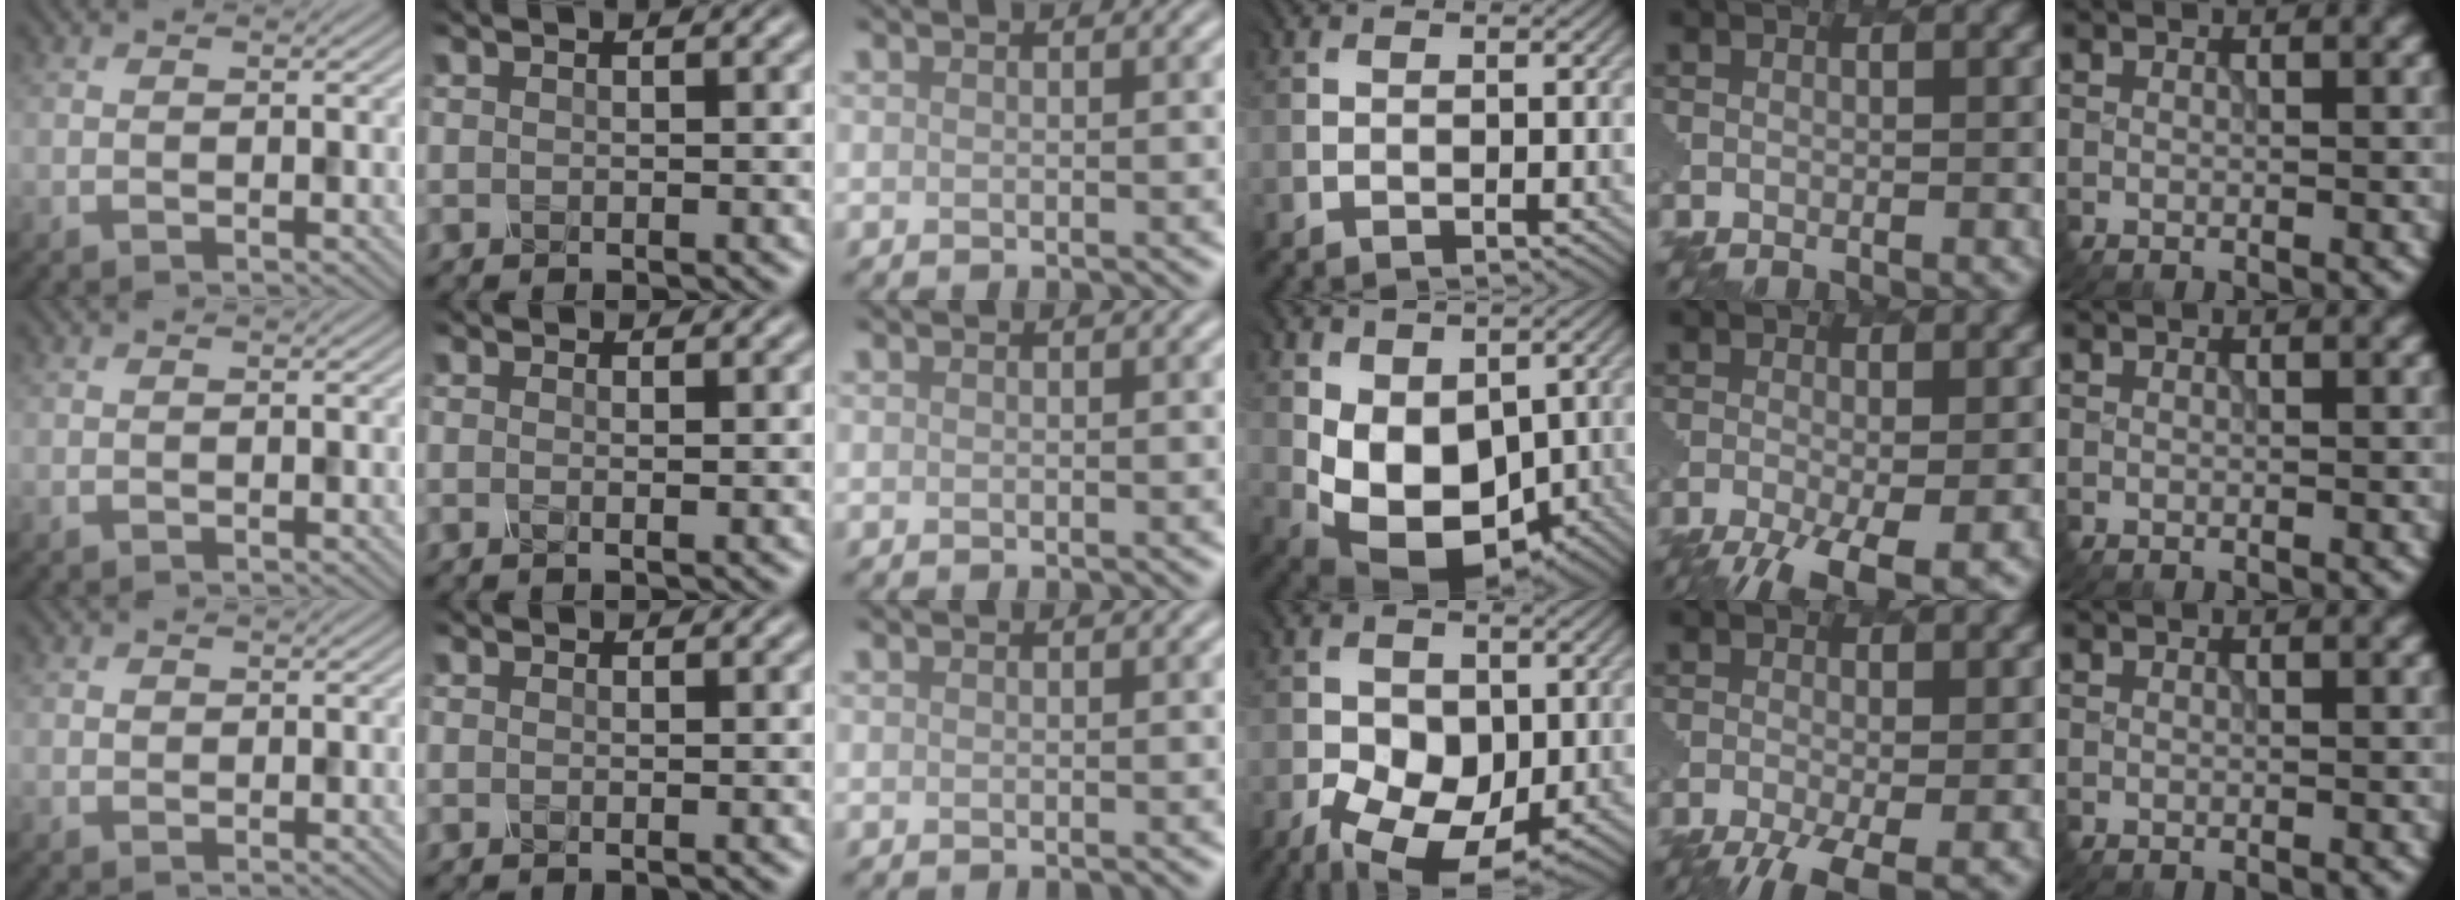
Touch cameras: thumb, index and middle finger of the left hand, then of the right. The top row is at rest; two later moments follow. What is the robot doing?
{"motion": "dispense", "object": "pipette"}